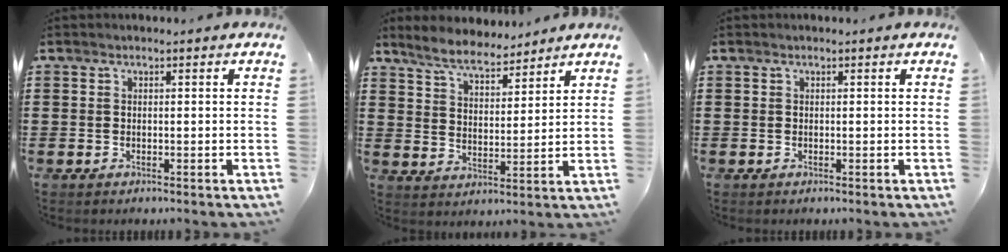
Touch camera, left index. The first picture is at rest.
{"total": 6.1, "force": [5.7, 1.1, 1.9], "torque": [-0.060, -0.016, 0.104]}
{"total": 0.0}